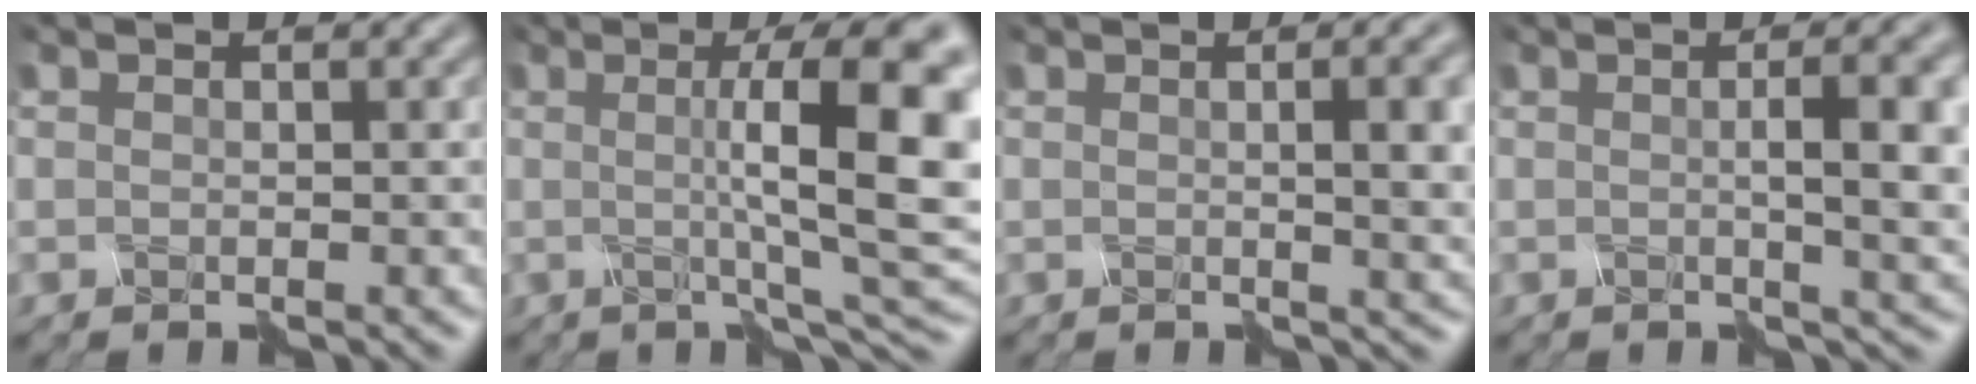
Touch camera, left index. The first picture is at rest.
{"total": 10.6, "force": [0.1, 2.1, 10.4], "torque": [-0.127, 0.007, -0.001]}
{"total": 4.7, "force": [0.2, 1.1, 4.6], "torque": [-0.038, 0.000, 0.004]}
{"total": 6.2, "force": [-0.2, 1.3, 6.0], "torque": [-0.065, 0.003, -0.003]}